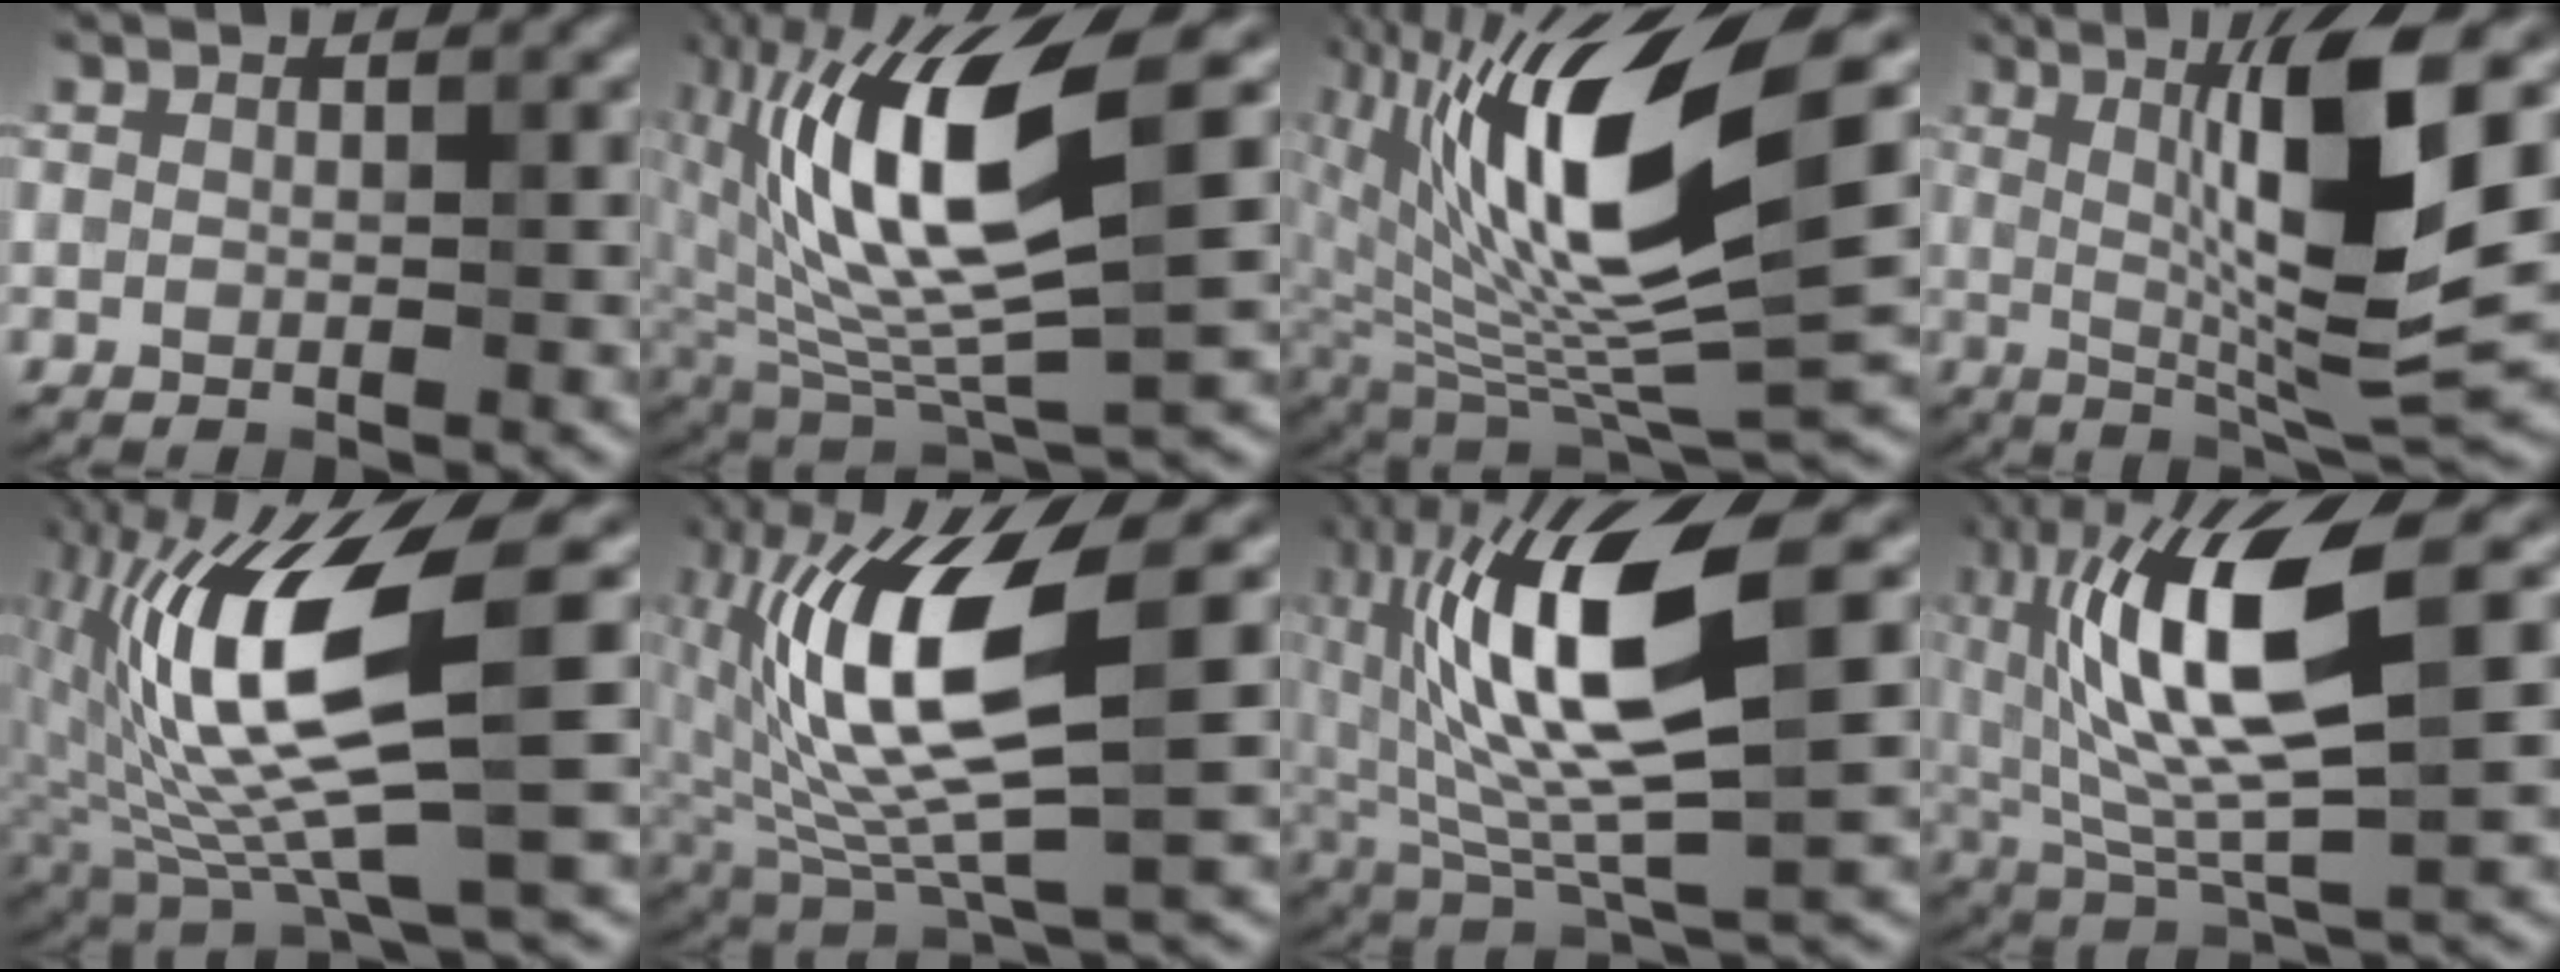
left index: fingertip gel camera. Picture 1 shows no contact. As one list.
[{"total": 13.2, "force": [2.5, 4.6, 12.1], "torque": [-0.227, 0.002, 0.043]}, {"total": 14.6, "force": [3.5, 5.3, 13.1], "torque": [-0.234, -0.008, 0.061]}, {"total": 10.8, "force": [1.7, 1.9, 10.5], "torque": [-0.161, -0.007, 0.040]}, {"total": 13.1, "force": [0.9, 3.4, 12.6], "torque": [-0.249, -0.005, 0.018]}, {"total": 11.8, "force": [1.3, 4.0, 11.0], "torque": [-0.217, -0.001, 0.023]}, {"total": 13.9, "force": [2.2, 4.4, 13.0], "torque": [-0.245, 0.005, 0.037]}, {"total": 12.6, "force": [2.5, 3.8, 11.8], "torque": [-0.224, 0.006, 0.045]}]